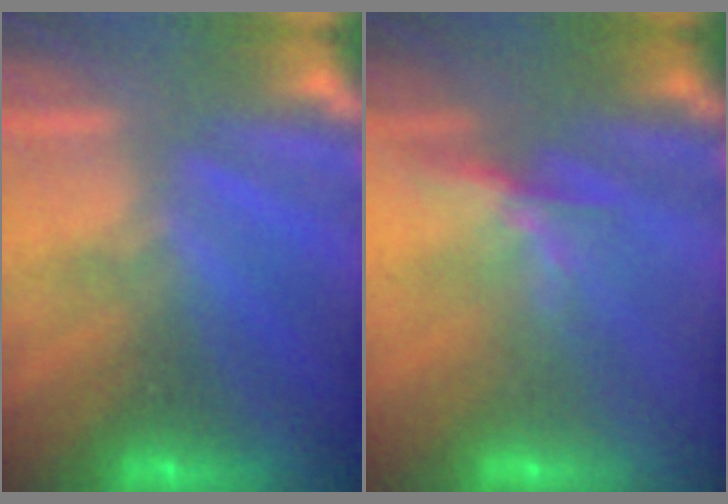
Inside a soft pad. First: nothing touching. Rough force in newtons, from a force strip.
{"total": 2.2}